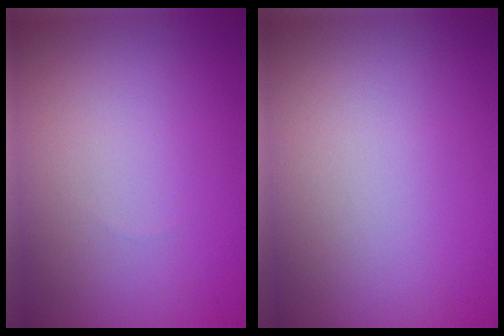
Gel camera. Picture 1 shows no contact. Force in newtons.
{"total": 0.0}